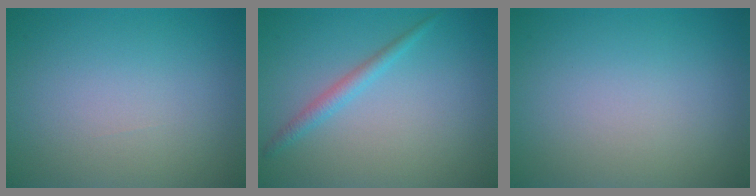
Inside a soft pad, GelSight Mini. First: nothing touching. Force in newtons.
{"total": 1.6, "press": 1.6, "slide": 0.1}
{"total": 0.0}